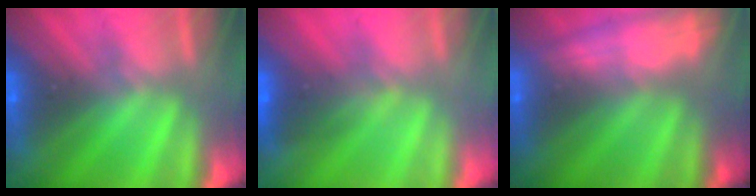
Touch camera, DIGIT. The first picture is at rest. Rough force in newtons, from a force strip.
{"total": 1.8}
{"total": 2.7}